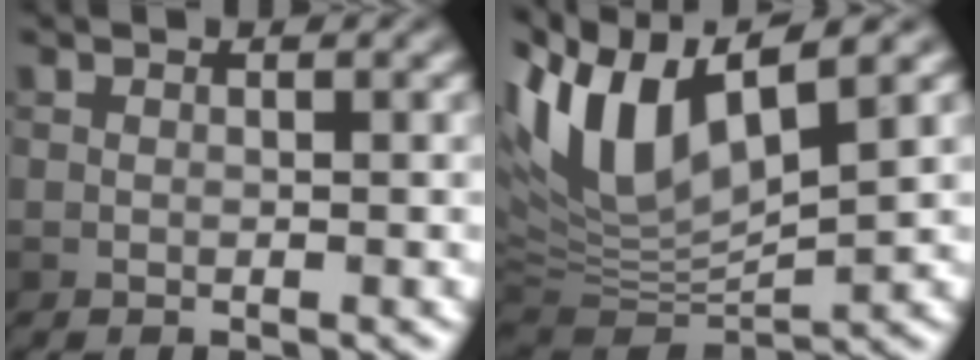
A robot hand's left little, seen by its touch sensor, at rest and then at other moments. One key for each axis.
{"total": 10.1, "fx": 4.4, "fy": 3.7, "fz": 8.3, "tx": -0.177, "ty": 0.010, "tz": 0.079}